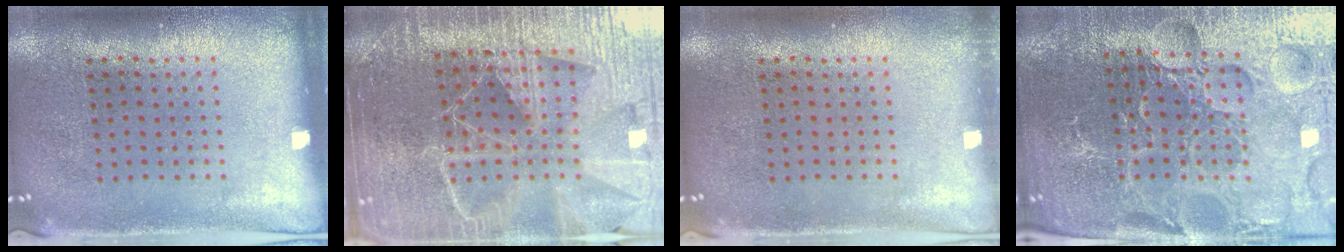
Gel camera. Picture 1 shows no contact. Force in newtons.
{"total": 6.5, "press": 5.5, "slide": 3.3}
{"total": 0.5, "press": 0.5, "slide": 0.2}
{"total": 5.3, "press": 5.0, "slide": 1.6}